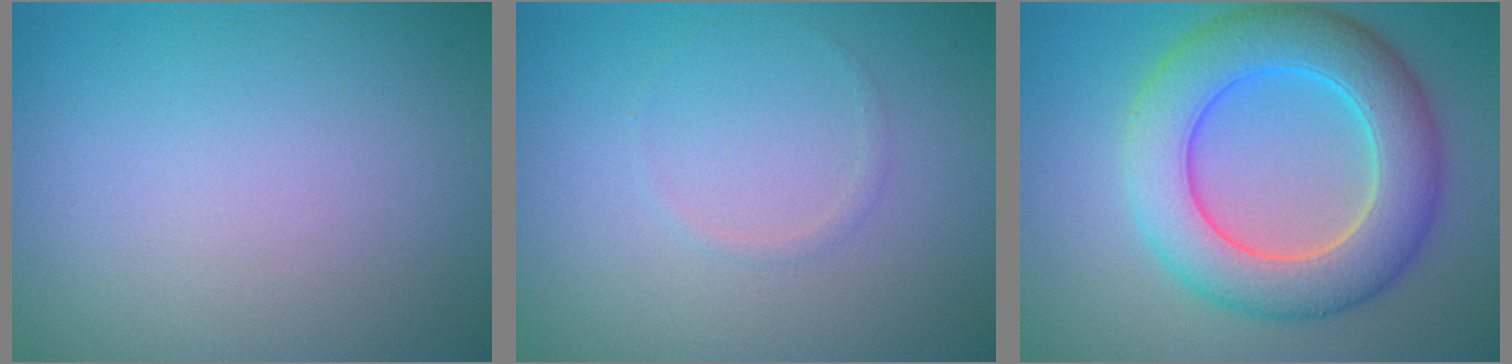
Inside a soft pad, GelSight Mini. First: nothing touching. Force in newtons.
{"total": 0.6, "press": 0.6, "slide": 0.0}
{"total": 8.3, "press": 8.3, "slide": 0.4}